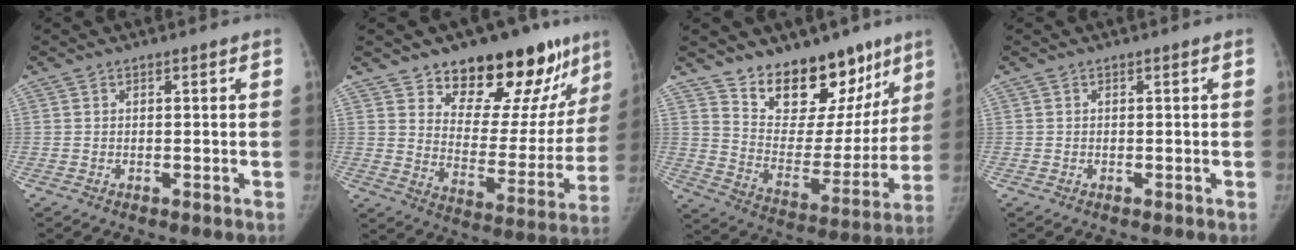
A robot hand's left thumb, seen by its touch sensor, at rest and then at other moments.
{"total": 22.7, "force": [15.5, 10.7, 12.6], "torque": [-0.120, -0.093, 0.226]}
{"total": 20.6, "force": [14.6, 11.0, 9.5], "torque": [-0.069, -0.092, 0.231]}
{"total": 0.0}